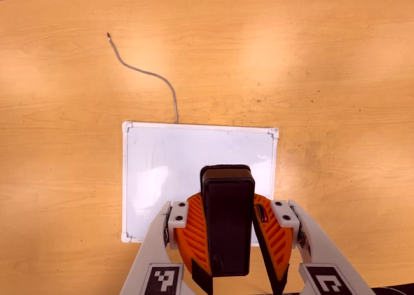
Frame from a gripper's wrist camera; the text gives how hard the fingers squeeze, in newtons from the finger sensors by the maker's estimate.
{"total": 9.1, "left": 8.8, "right": 9.4}